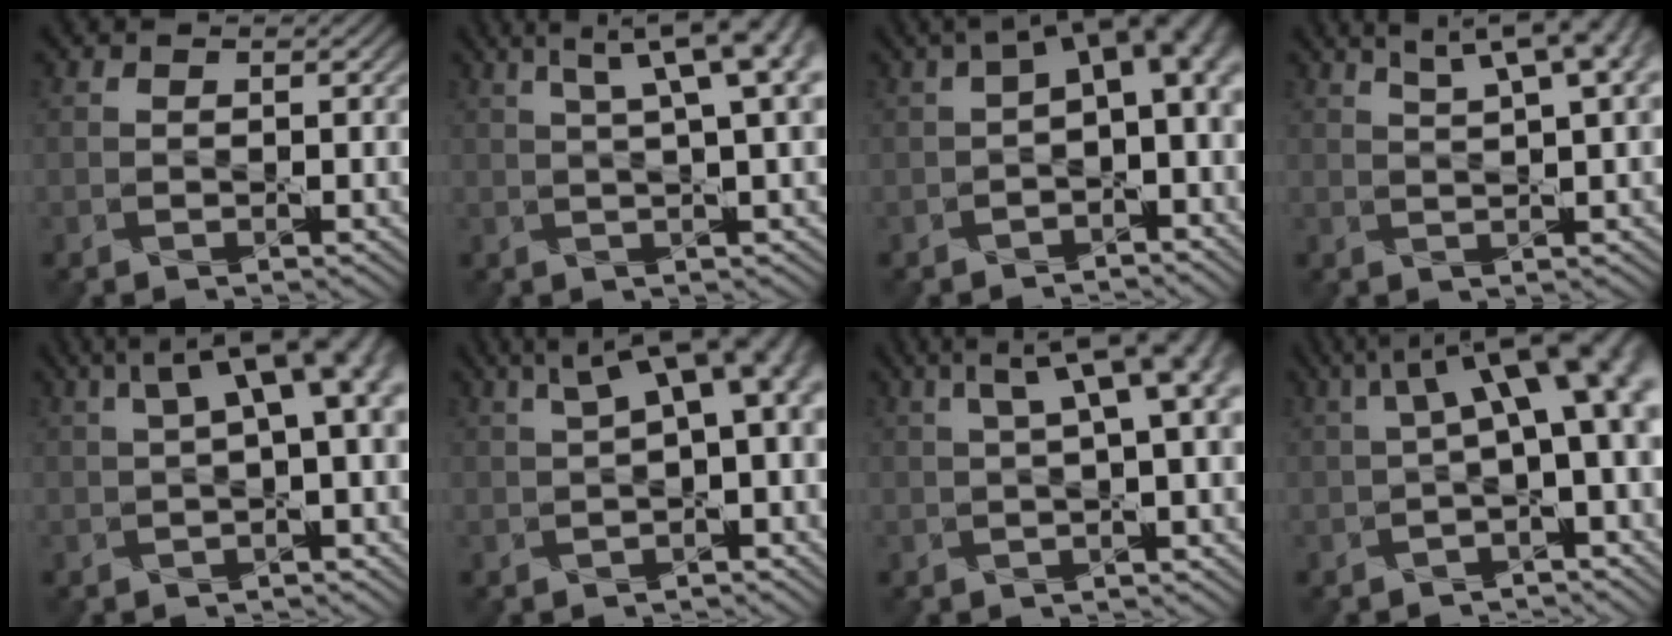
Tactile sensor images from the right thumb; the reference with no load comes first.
{"total": 9.1, "force": [3.9, 2.2, 7.9], "torque": [-0.087, 0.030, 0.048]}
{"total": 8.8, "force": [0.6, 4.6, 7.5], "torque": [-0.100, -0.003, 0.012]}
{"total": 8.7, "force": [5.1, 2.1, 6.7], "torque": [-0.089, 0.027, 0.065]}
{"total": 7.9, "force": [2.2, 2.6, 7.1], "torque": [-0.100, 0.021, 0.035]}
{"total": 8.2, "force": [2.3, 3.0, 7.3], "torque": [-0.107, 0.018, 0.039]}
{"total": 8.1, "force": [2.5, 2.6, 7.2], "torque": [-0.092, 0.027, 0.038]}
{"total": 11.2, "force": [2.3, 4.3, 10.1], "torque": [-0.152, 0.007, 0.045]}